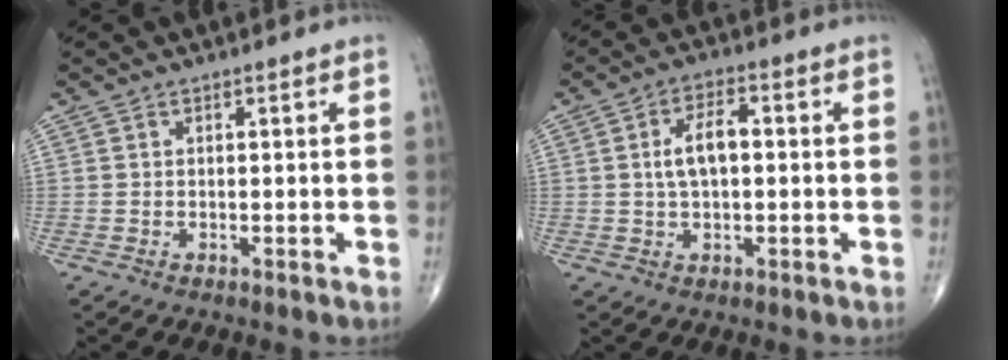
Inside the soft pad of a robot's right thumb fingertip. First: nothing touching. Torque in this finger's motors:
{"motor_torque": [1.03, 1.00, 0.74, -0.03, 0.10]}